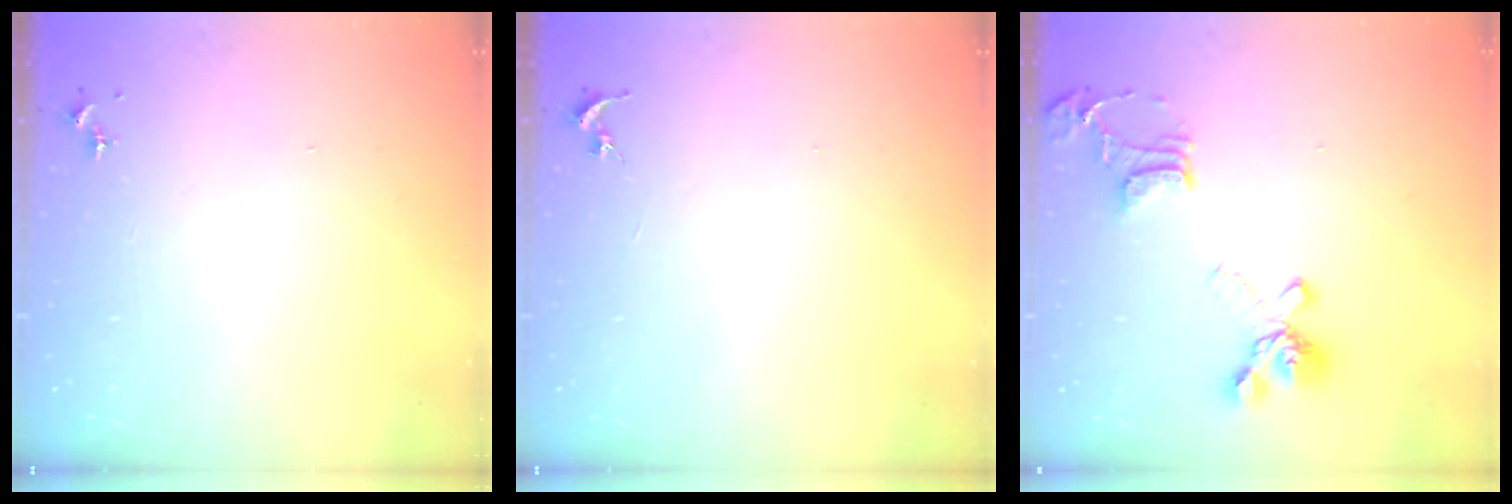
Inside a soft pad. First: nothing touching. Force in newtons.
{"total": 0.0}
{"total": 18.1, "press": 18.0, "slide": 1.8}